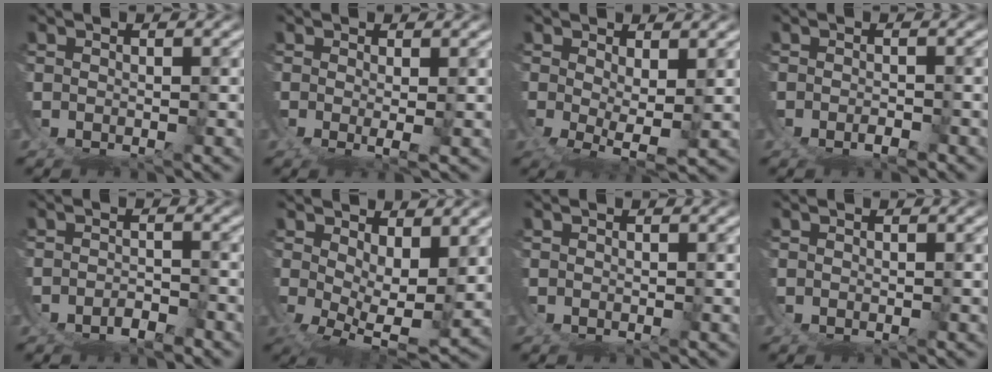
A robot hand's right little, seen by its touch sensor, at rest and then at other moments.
{"total": 1.5, "force": [-0.2, -0.7, 1.3], "torque": [-0.027, -0.020, 0.005]}
{"total": 3.0, "force": [-0.3, 0.5, 3.0], "torque": [-0.053, -0.038, 0.014]}
{"total": 1.1, "force": [-0.7, -0.5, 0.6], "torque": [-0.004, 0.000, -0.013]}
{"total": 1.6, "force": [-1.4, -0.6, 0.1], "torque": [0.007, 0.001, -0.025]}
{"total": 5.6, "force": [-1.3, 2.2, 5.0], "torque": [-0.081, -0.047, 0.001]}
{"total": 0.0}
{"total": 0.0}